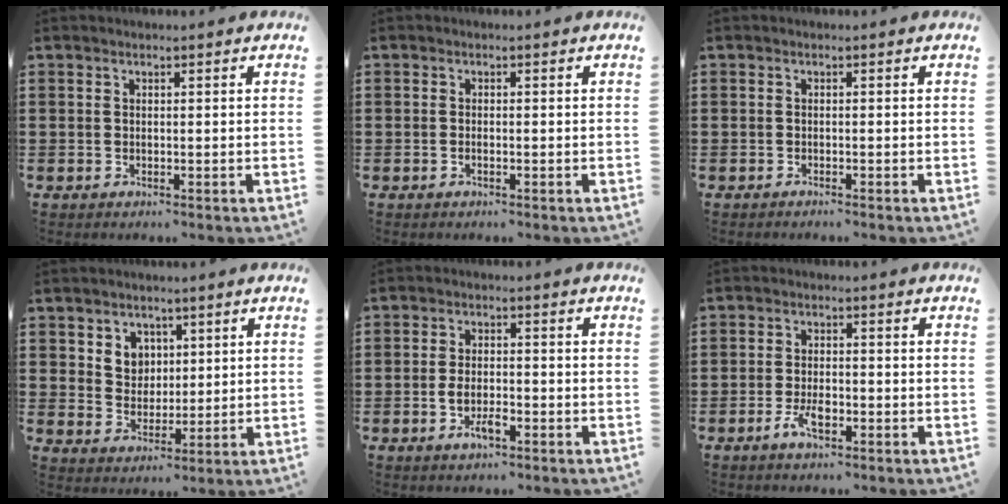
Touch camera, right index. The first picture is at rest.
{"total": 0.5, "force": [-0.3, -0.1, 0.4], "torque": [-0.009, -0.007, -0.002]}
{"total": 0.6, "force": [-0.6, 0.0, 0.1], "torque": [-0.004, -0.002, -0.011]}
{"total": 4.6, "force": [2.2, 4.0, 1.0], "torque": [-0.030, 0.009, 0.038]}
{"total": 3.7, "force": [-1.4, 1.6, 3.0], "torque": [-0.060, 0.003, -0.028]}
{"total": 3.6, "force": [-1.7, 1.5, 2.8], "torque": [-0.062, 0.000, -0.034]}